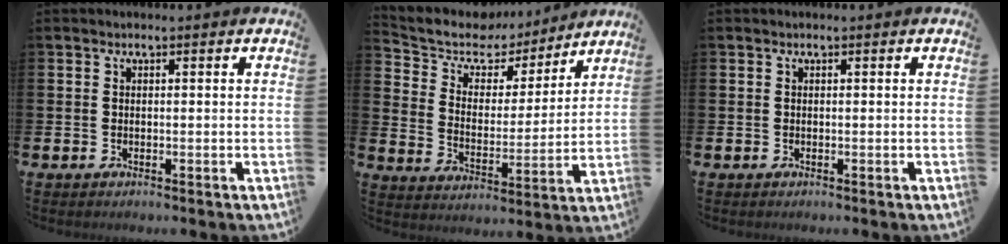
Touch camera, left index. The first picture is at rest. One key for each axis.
{"total": 7.6, "fx": 6.7, "fy": 3.4, "fz": 1.3, "tx": -0.061, "ty": -0.050, "tz": 0.114}
{"total": 0.0}